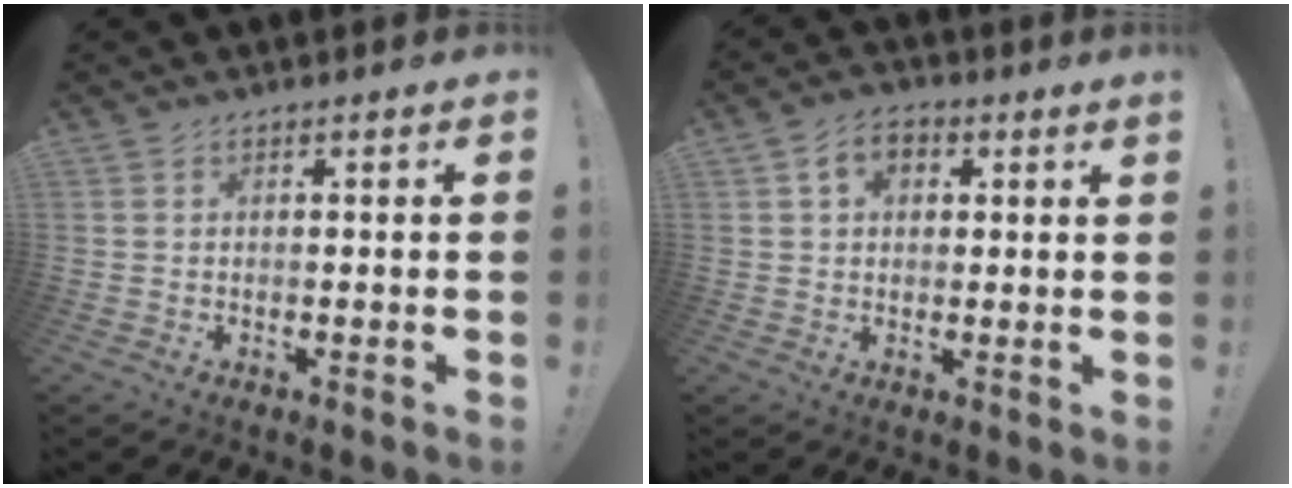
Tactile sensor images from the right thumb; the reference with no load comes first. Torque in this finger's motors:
{"motor_torque": [0.04, 0.05, 0.33, 0.27, 0.00]}